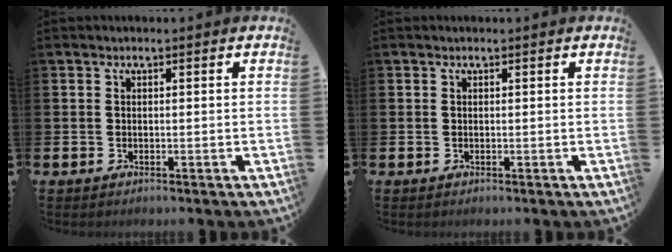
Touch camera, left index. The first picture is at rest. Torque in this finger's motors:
{"motor_torque": [0.51, -0.91, 0.00, 0.00]}